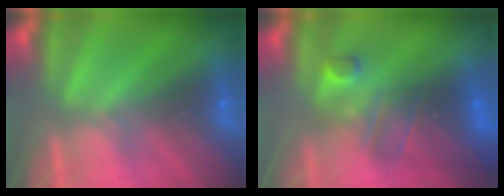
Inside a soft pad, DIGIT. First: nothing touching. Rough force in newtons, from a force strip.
{"total": 7.1}